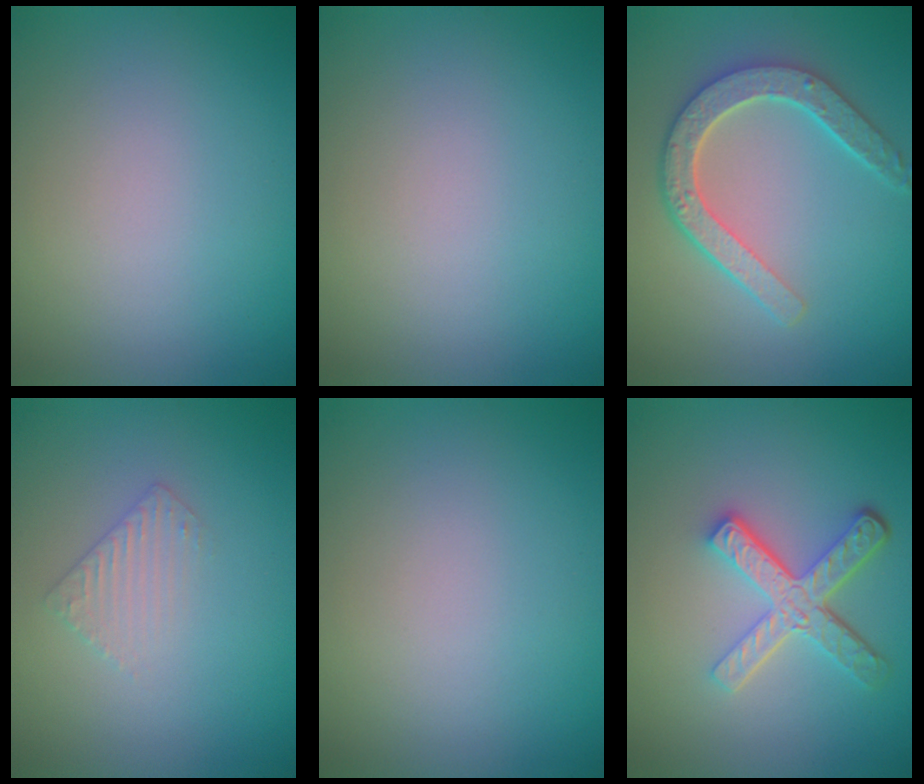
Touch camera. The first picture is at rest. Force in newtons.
{"total": 0.0}
{"total": 4.8, "press": 3.8, "slide": 2.9}
{"total": 1.6, "press": 1.6, "slide": 0.4}
{"total": 0.0}
{"total": 4.9, "press": 3.6, "slide": 3.3}